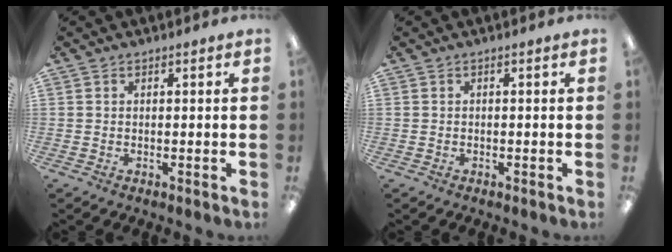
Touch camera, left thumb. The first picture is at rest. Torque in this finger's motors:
{"motor_torque": [-0.02, 0.08, -0.27, 0.07, 0.00]}